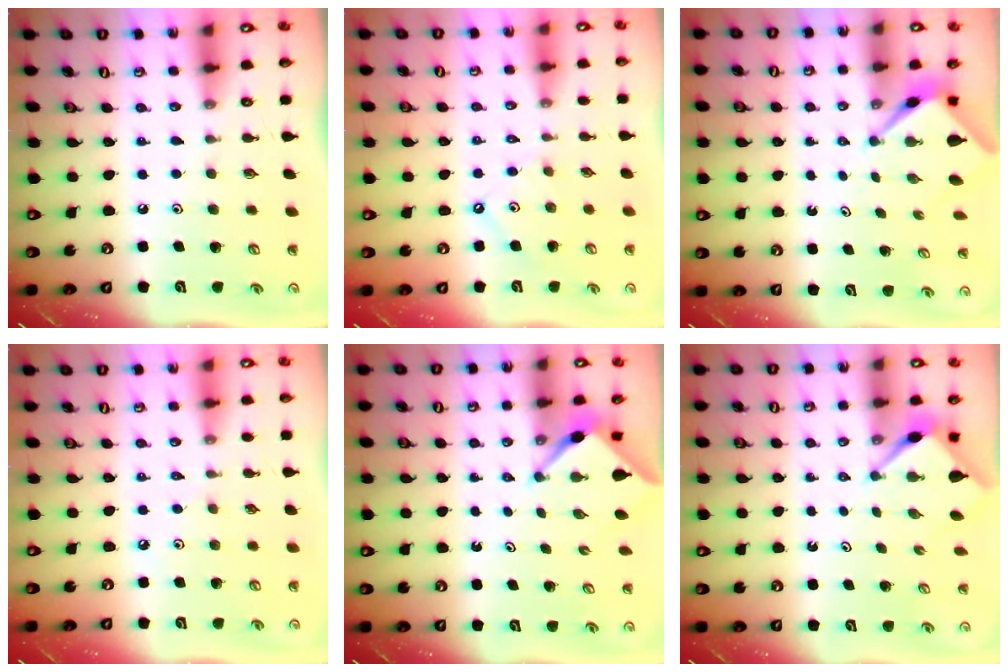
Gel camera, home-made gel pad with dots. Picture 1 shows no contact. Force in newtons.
{"total": 3.1, "press": 3.1, "slide": 0.5}
{"total": 2.5, "press": 2.5, "slide": 0.2}
{"total": 2.9, "press": 2.9, "slide": 0.6}
{"total": 3.8, "press": 3.8, "slide": 0.3}
{"total": 2.9, "press": 2.9, "slide": 0.3}